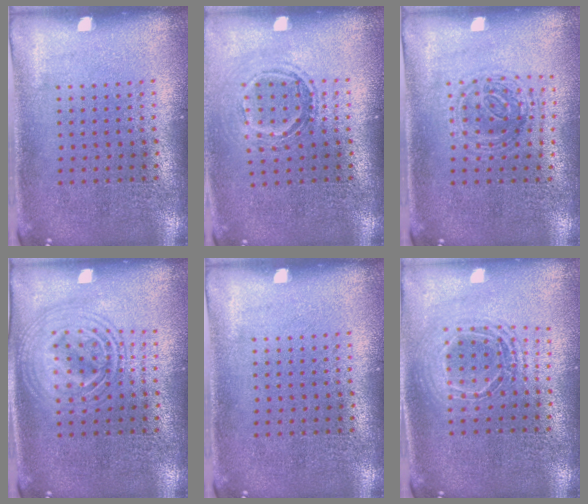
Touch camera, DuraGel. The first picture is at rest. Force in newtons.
{"total": 1.5, "press": 1.2, "slide": 0.9}
{"total": 1.1, "press": 1.1, "slide": 0.3}
{"total": 2.9, "press": 2.9, "slide": 0.4}
{"total": 0.0}
{"total": 1.7, "press": 1.4, "slide": 0.9}